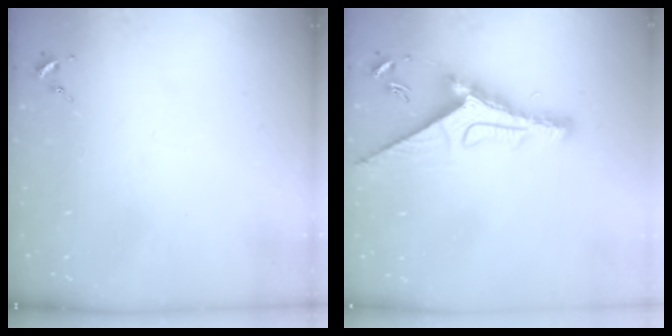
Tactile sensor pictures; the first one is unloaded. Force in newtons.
{"total": 11.3, "press": 11.3, "slide": 1.3}